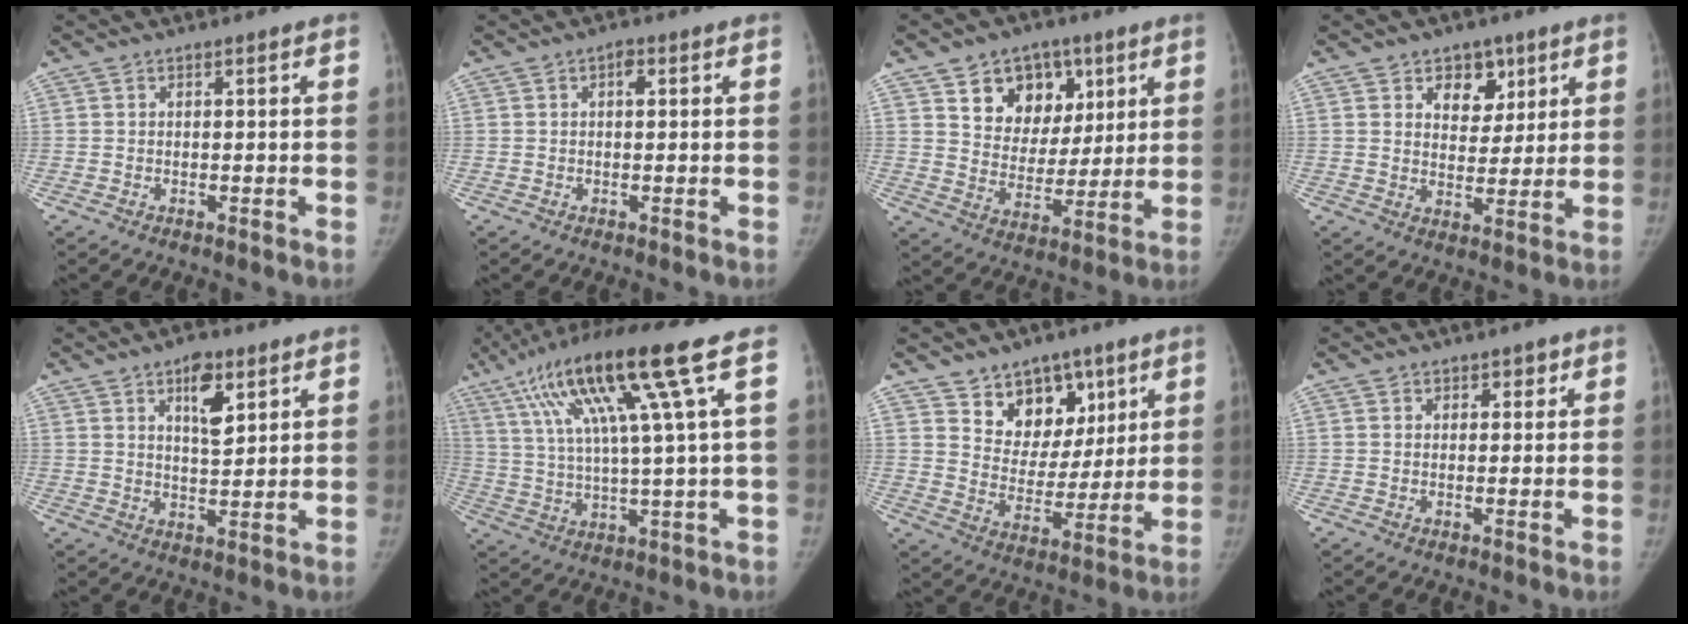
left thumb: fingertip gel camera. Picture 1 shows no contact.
{"total": 1.6, "force": [0.4, 0.9, 1.3], "torque": [-0.015, 0.004, 0.003]}
{"total": 13.5, "force": [6.5, 10.2, 6.1], "torque": [-0.048, -0.025, 0.110]}
{"total": 7.5, "force": [4.0, 5.4, 3.4], "torque": [-0.012, -0.019, 0.061]}
{"total": 7.3, "force": [3.8, 3.2, 5.3], "torque": [-0.065, -0.023, 0.059]}
{"total": 18.5, "force": [8.0, 0.3, 16.7], "torque": [-0.306, -0.004, 0.141]}
{"total": 12.4, "force": [7.5, 8.7, 4.7], "torque": [-0.025, -0.041, 0.131]}
{"total": 1.8, "force": [1.2, 1.2, 0.7], "torque": [0.011, -0.005, 0.012]}